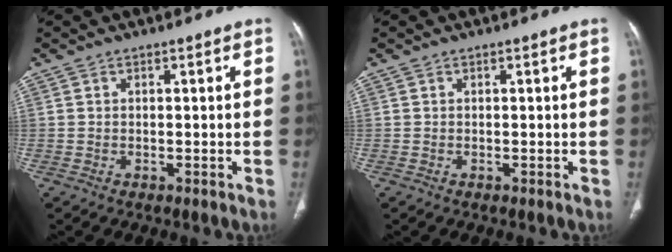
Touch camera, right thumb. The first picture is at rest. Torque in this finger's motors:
{"motor_torque": [0.09, 0.07, 0.00, 0.00, 0.01]}